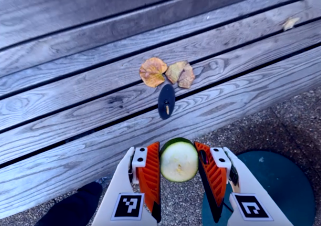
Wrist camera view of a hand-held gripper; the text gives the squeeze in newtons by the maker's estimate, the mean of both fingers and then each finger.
{"total": 9.2, "left": 9.5, "right": 9.0}